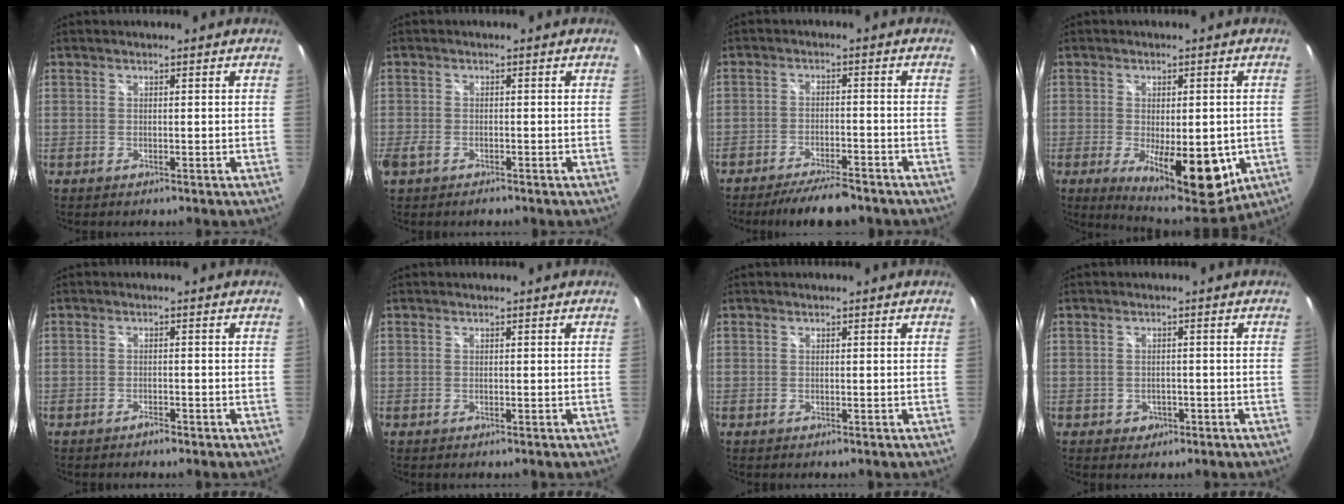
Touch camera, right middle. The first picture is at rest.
{"total": 3.0, "force": [-1.9, 1.5, 1.8], "torque": [-0.044, -0.009, -0.037]}
{"total": 9.3, "force": [-8.0, 2.0, 4.2], "torque": [-0.096, -0.008, -0.124]}
{"total": 14.4, "force": [-4.5, 5.9, 12.4], "torque": [-0.181, -0.037, -0.052]}
{"total": 1.3, "force": [-1.2, 0.5, 0.3], "torque": [-0.007, 0.000, -0.021]}
{"total": 0.0}
{"total": 0.0}
{"total": 2.5, "force": [-0.9, 2.2, 0.7], "torque": [-0.016, 0.000, -0.009]}